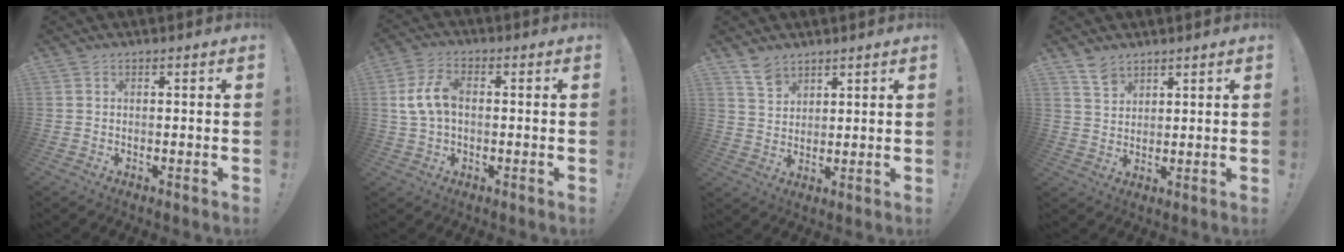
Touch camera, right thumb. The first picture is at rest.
{"total": 8.8, "force": [0.6, 5.5, 6.9], "torque": [-0.148, 0.015, 0.018]}
{"total": 6.2, "force": [4.8, 3.6, 1.5], "torque": [-0.027, -0.029, 0.093]}
{"total": 5.0, "force": [3.8, 2.8, 1.4], "torque": [-0.026, -0.021, 0.074]}